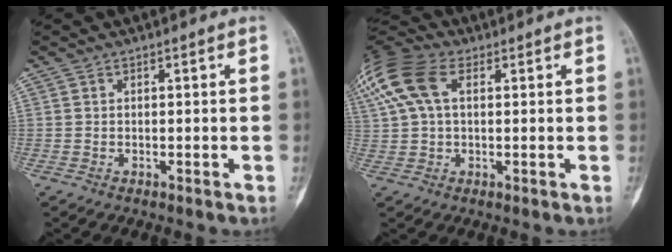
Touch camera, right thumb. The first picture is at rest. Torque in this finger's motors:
{"motor_torque": [-0.17, 2.19, 0.88, -0.11, 0.15]}